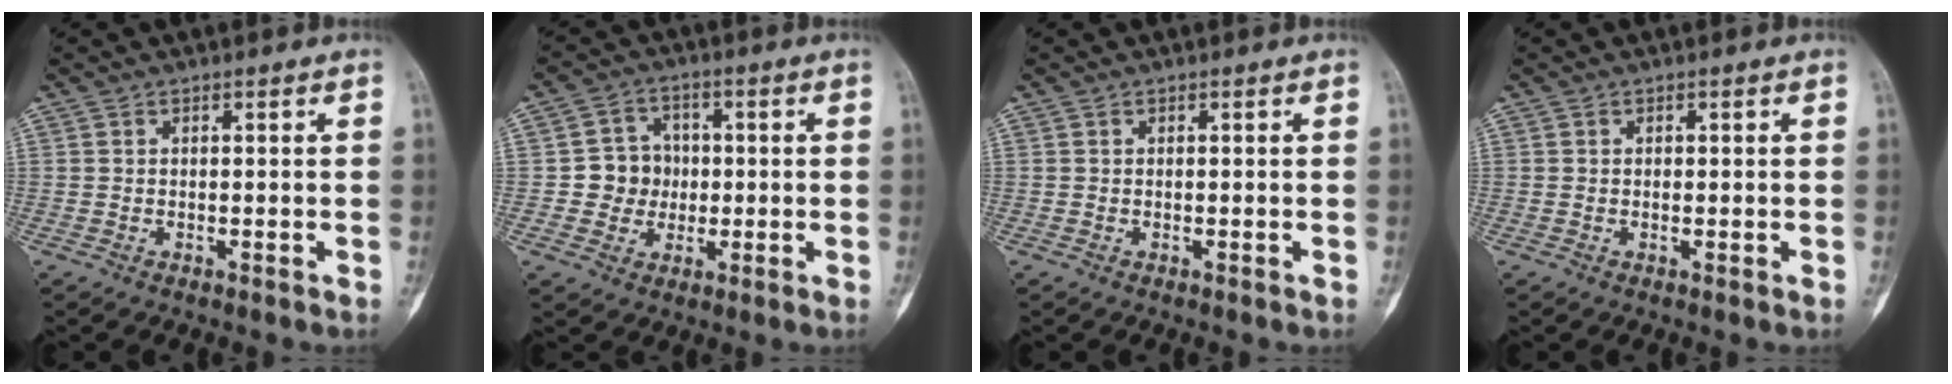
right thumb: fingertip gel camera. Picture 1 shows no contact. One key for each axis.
{"total": 6.7, "fx": -0.4, "fy": 6.4, "fz": 1.9, "tx": 0.006, "ty": 0.014, "tz": -0.011}
{"total": 0.0}
{"total": 0.0}